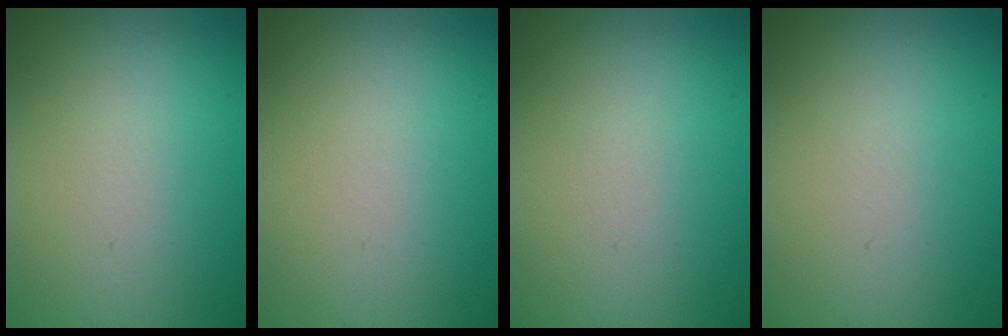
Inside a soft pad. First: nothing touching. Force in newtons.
{"total": 0.0}
{"total": 0.0}
{"total": 0.0}